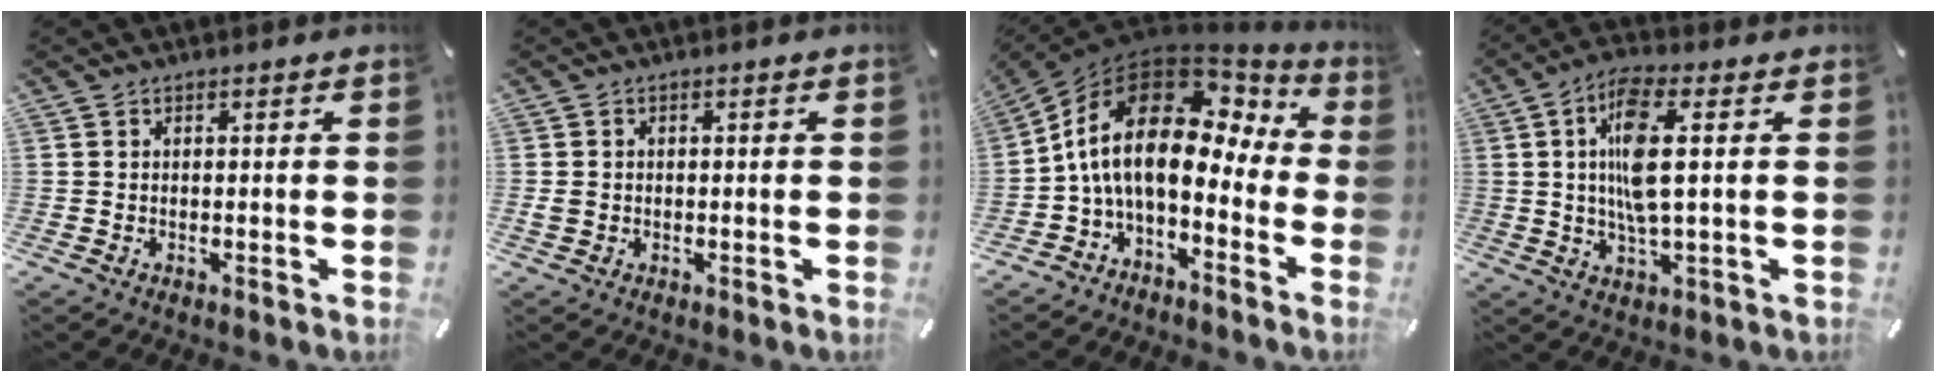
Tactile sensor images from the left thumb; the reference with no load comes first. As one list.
[{"total": 1.6, "force": [-0.3, 1.4, 0.7], "torque": [-0.013, 0.005, -0.008]}, {"total": 16.9, "force": [1.2, 9.6, 13.8], "torque": [-0.283, -0.014, 0.016]}, {"total": 10.7, "force": [1.5, 2.9, 10.2], "torque": [-0.211, -0.003, 0.021]}]